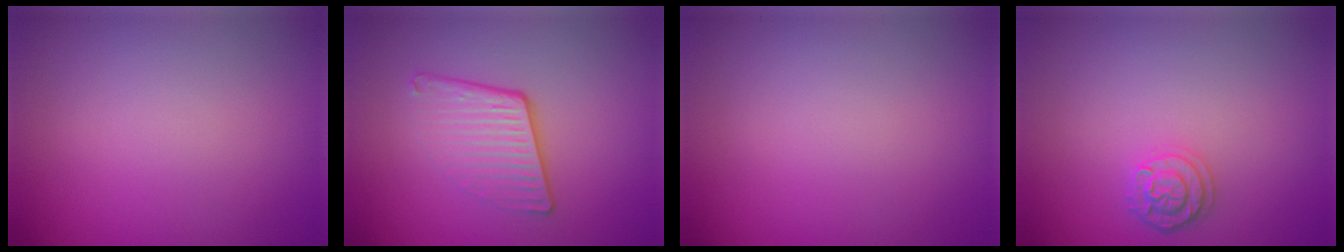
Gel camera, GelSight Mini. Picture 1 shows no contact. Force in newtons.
{"total": 4.1, "press": 2.6, "slide": 3.1}
{"total": 0.0}
{"total": 2.0, "press": 1.9, "slide": 0.5}